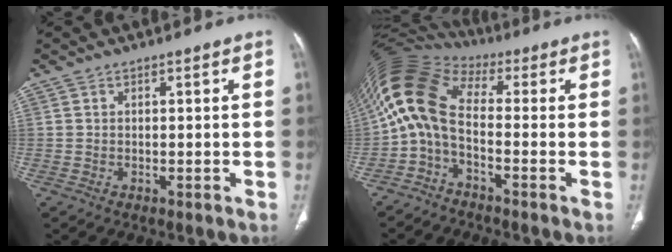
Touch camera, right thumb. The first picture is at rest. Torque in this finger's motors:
{"motor_torque": [-0.58, 1.16, 1.78, -0.29, 0.57]}